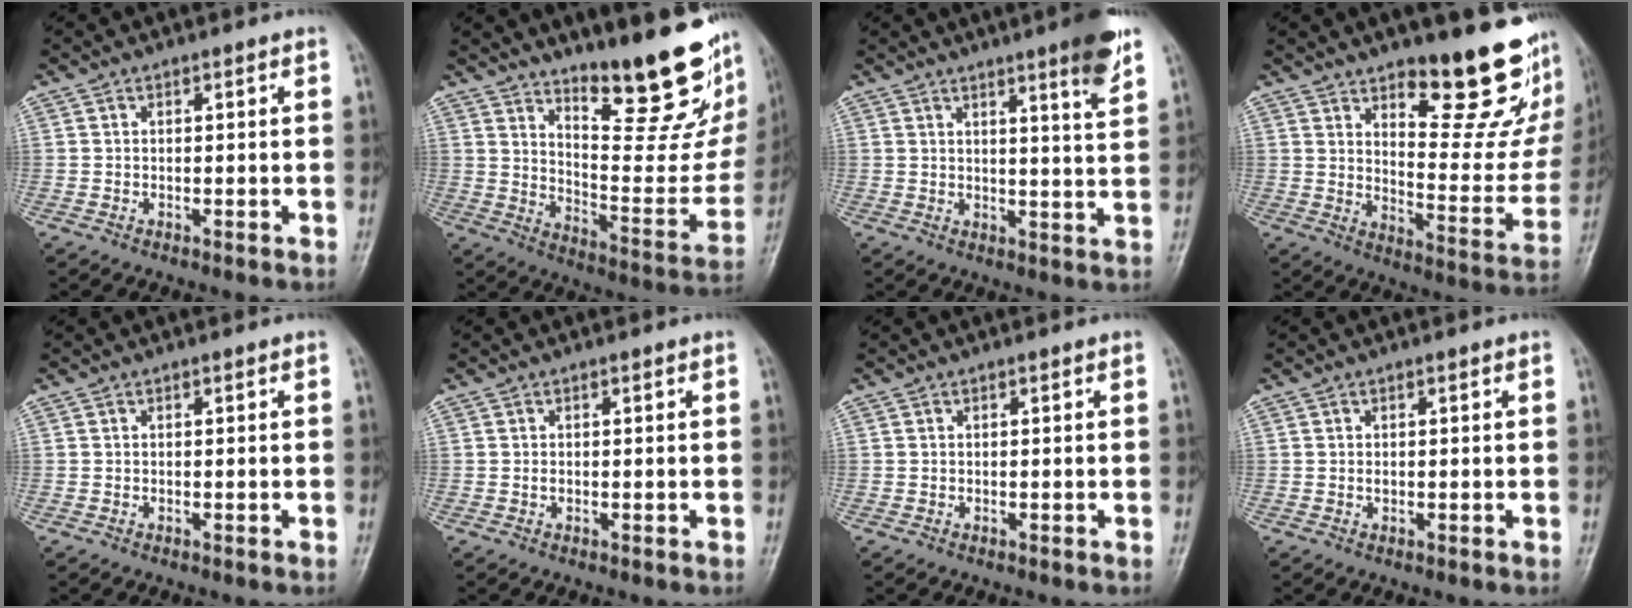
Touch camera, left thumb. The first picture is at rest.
{"total": 25.3, "force": [16.6, 7.0, 17.8], "torque": [-0.215, -0.102, 0.248]}
{"total": 7.5, "force": [4.8, 0.2, 5.8], "torque": [-0.072, -0.031, 0.065]}
{"total": 22.4, "force": [14.0, 7.6, 15.8], "torque": [-0.160, -0.096, 0.201]}
{"total": 0.0}
{"total": 0.8, "force": [0.2, 0.4, 0.7], "torque": [-0.009, 0.004, 0.006]}
{"total": 0.0}
{"total": 0.9, "force": [0.3, 0.4, 0.7], "torque": [-0.009, 0.000, 0.006]}